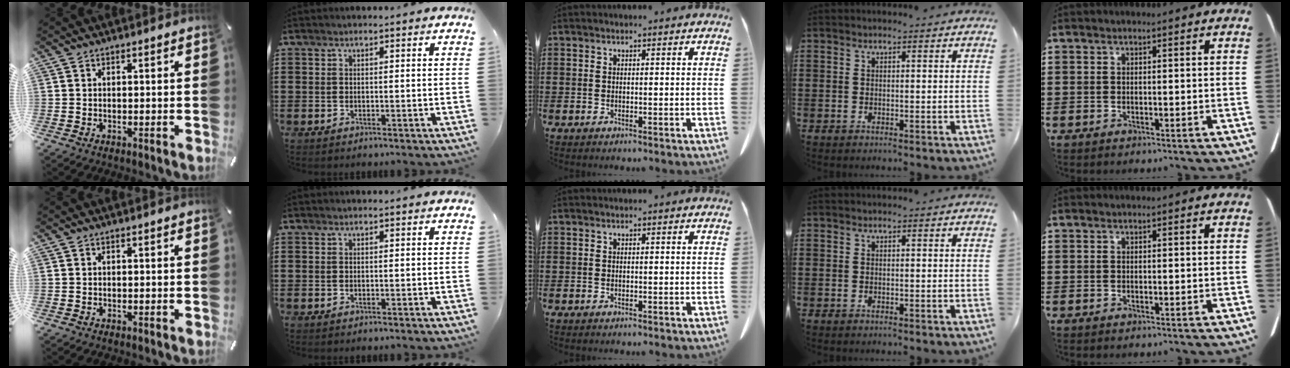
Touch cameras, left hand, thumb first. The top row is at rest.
{}